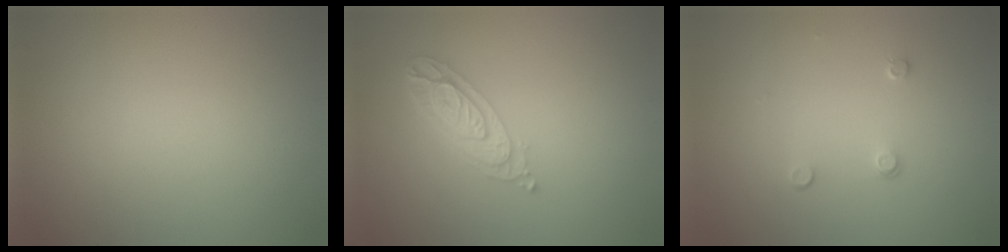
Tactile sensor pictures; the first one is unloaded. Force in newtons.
{"total": 3.9, "press": 3.0, "slide": 2.5}
{"total": 0.9, "press": 0.6, "slide": 0.6}